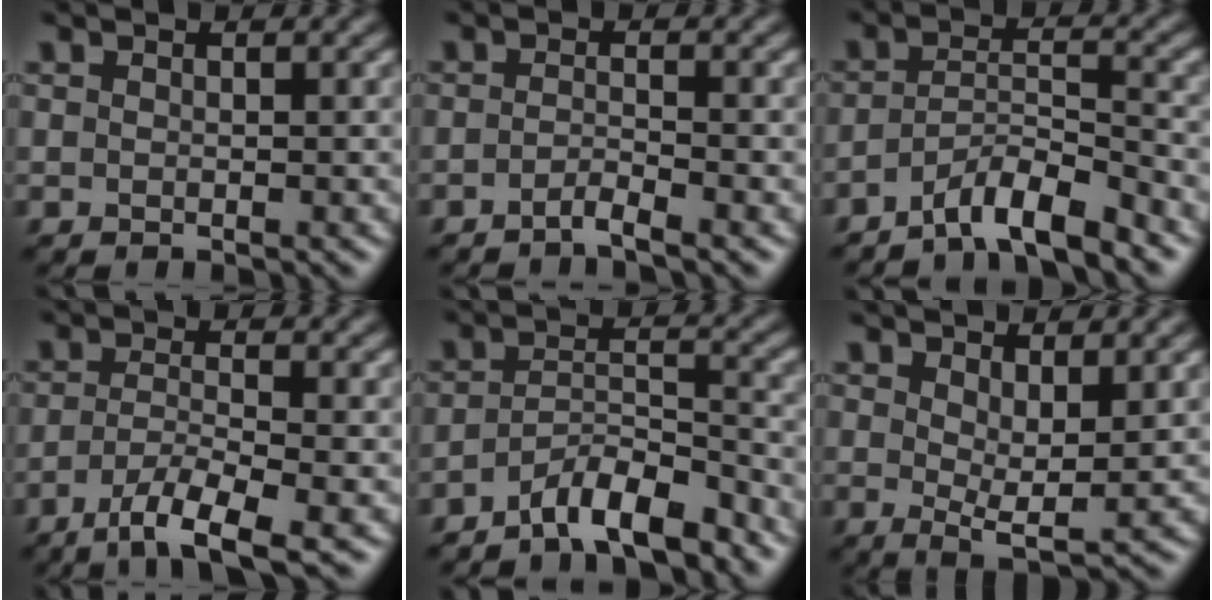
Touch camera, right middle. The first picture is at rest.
{"total": 1.5, "force": [-1.1, 0.2, 1.1], "torque": [-0.016, 0.002, -0.028]}
{"total": 5.1, "force": [-4.1, 0.8, 2.9], "torque": [-0.046, 0.006, -0.075]}
{"total": 4.9, "force": [-2.9, 0.9, 3.9], "torque": [-0.071, -0.006, -0.058]}
{"total": 5.5, "force": [-4.4, 1.3, 3.0], "torque": [-0.048, 0.004, -0.077]}
{"total": 3.5, "force": [1.3, 1.2, 3.0], "torque": [-0.052, -0.010, 0.025]}